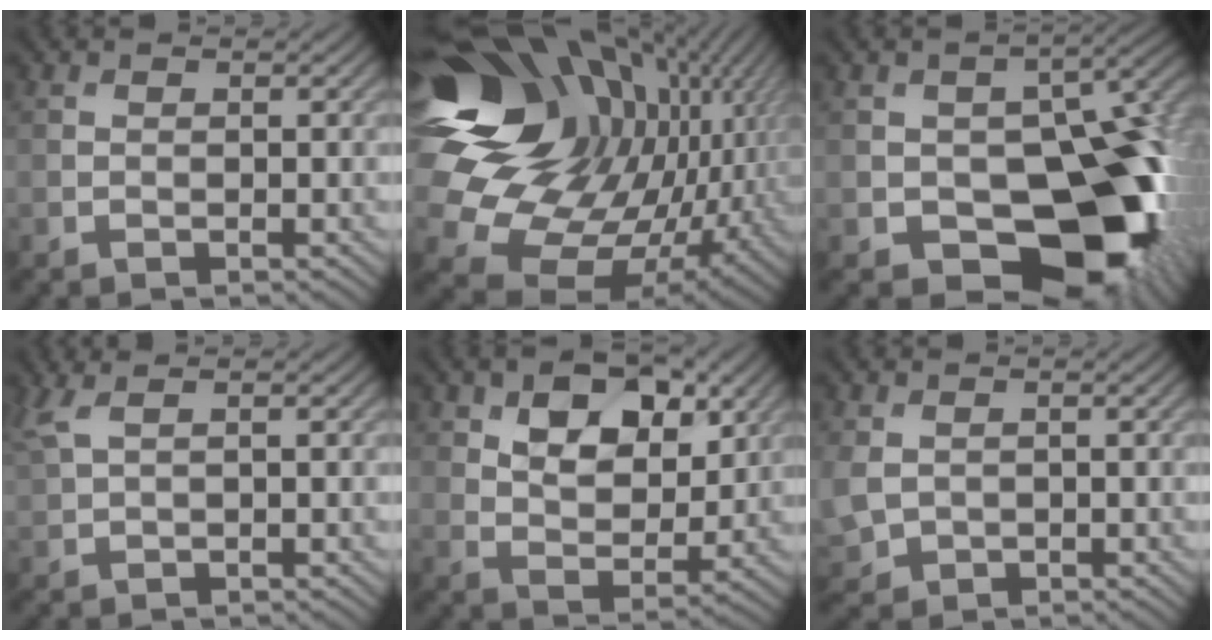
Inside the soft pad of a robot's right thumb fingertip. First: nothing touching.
{"total": 21.7, "force": [4.1, 15.8, 14.4], "torque": [-0.321, -0.029, 0.111]}
{"total": 18.4, "force": [-6.3, 11.7, 12.8], "torque": [-0.145, 0.004, -0.085]}
{"total": 3.1, "force": [1.6, 0.8, 2.5], "torque": [-0.068, 0.016, 0.037]}
{"total": 8.9, "force": [4.2, 5.2, 6.0], "torque": [-0.109, -0.007, 0.068]}
{"total": 3.9, "force": [-0.1, 3.0, 2.5], "torque": [-0.075, -0.009, 0.002]}